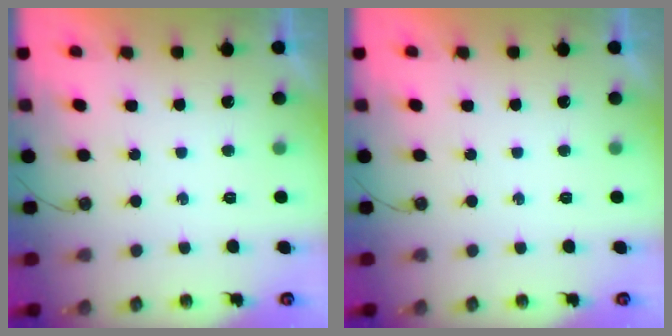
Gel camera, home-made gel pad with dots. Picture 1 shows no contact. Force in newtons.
{"total": 0.0}